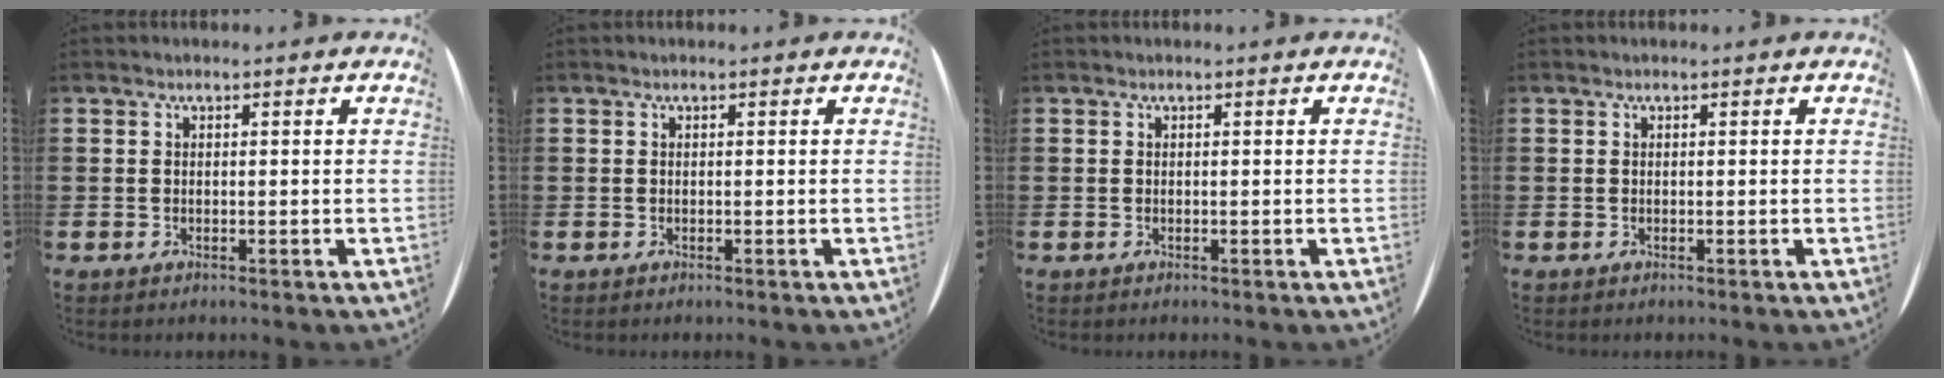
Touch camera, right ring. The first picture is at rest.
{"total": 0.0}
{"total": 0.0}
{"total": 0.0}